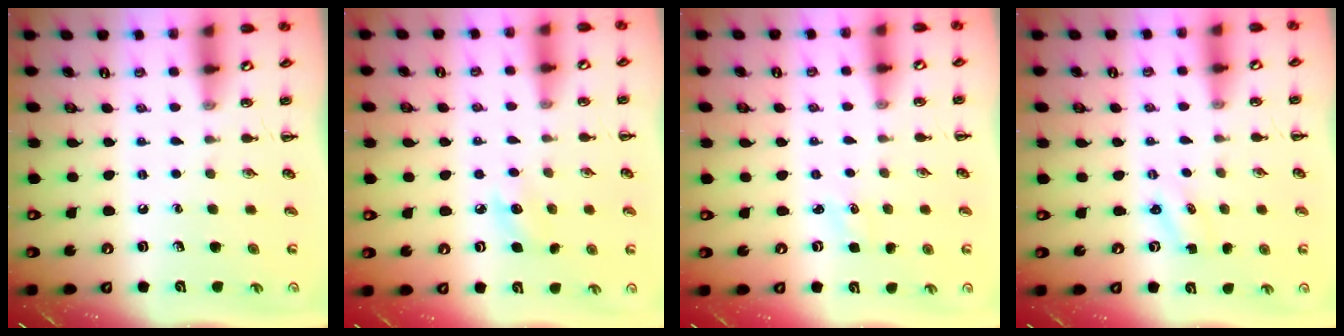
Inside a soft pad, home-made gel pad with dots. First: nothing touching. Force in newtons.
{"total": 7.3, "press": 7.1, "slide": 1.7}
{"total": 1.5, "press": 1.4, "slide": 0.4}
{"total": 0.9, "press": 0.8, "slide": 0.3}